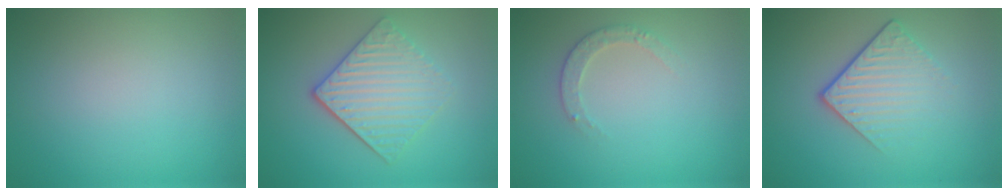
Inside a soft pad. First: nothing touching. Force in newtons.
{"total": 4.0, "press": 3.3, "slide": 2.3}
{"total": 1.8, "press": 1.8, "slide": 0.4}
{"total": 4.2, "press": 2.6, "slide": 3.3}